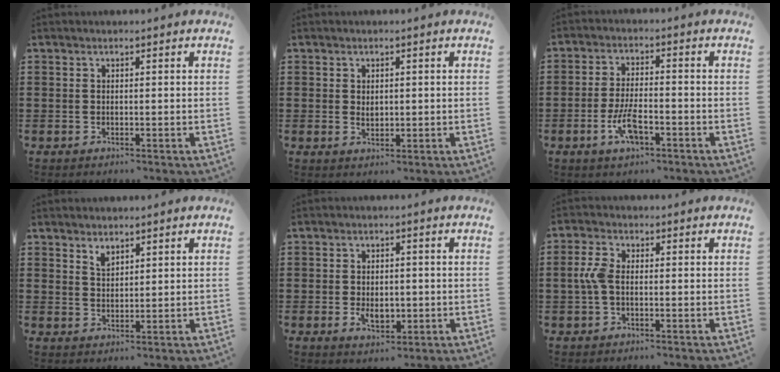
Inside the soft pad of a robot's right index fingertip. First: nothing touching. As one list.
[{"total": 1.5, "force": [0.2, 1.0, 1.1], "torque": [-0.023, 0.007, 0.003]}, {"total": 6.2, "force": [-2.6, 2.4, 5.1], "torque": [-0.117, -0.003, -0.054]}, {"total": 2.2, "force": [1.8, 1.0, 0.7], "torque": [-0.019, 0.001, 0.034]}, {"total": 3.9, "force": [-0.8, 2.5, 2.9], "torque": [-0.048, 0.002, -0.015]}, {"total": 4.3, "force": [-0.3, 2.4, 3.5], "torque": [-0.097, -0.004, -0.014]}]